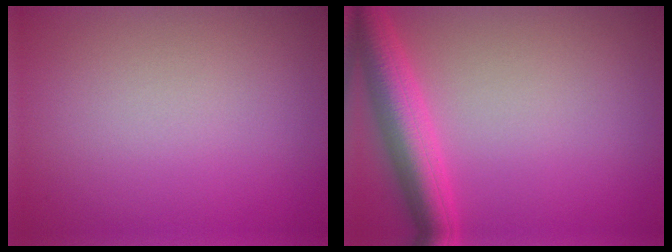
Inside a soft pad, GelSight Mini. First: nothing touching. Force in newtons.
{"total": 5.6, "press": 5.6, "slide": 0.3}